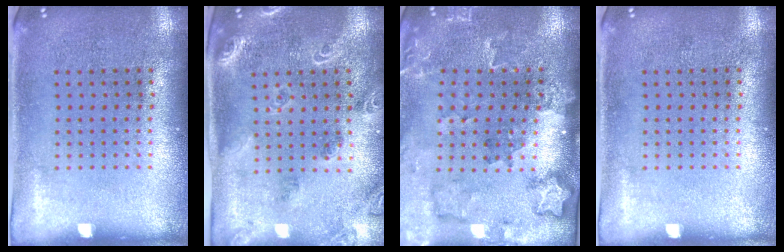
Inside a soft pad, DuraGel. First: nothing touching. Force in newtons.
{"total": 1.8, "press": 1.7, "slide": 0.4}
{"total": 1.8, "press": 1.8, "slide": 0.3}
{"total": 0.0}